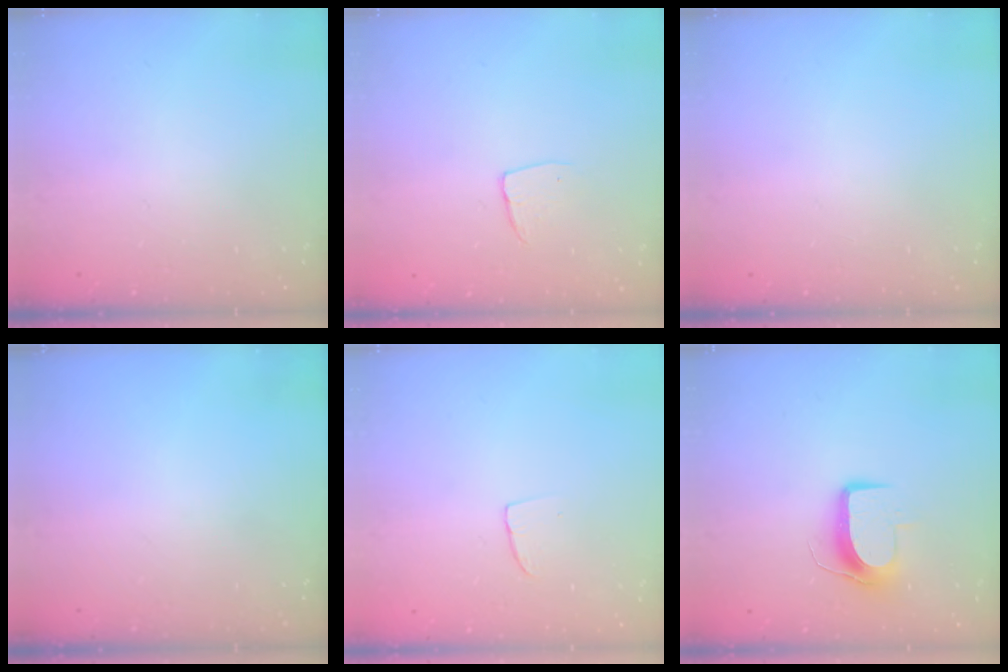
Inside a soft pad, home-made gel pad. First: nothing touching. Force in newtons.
{"total": 5.6, "press": 5.5, "slide": 0.5}
{"total": 0.0}
{"total": 0.0}
{"total": 2.9, "press": 2.9, "slide": 0.2}
{"total": 9.5, "press": 9.5, "slide": 0.3}